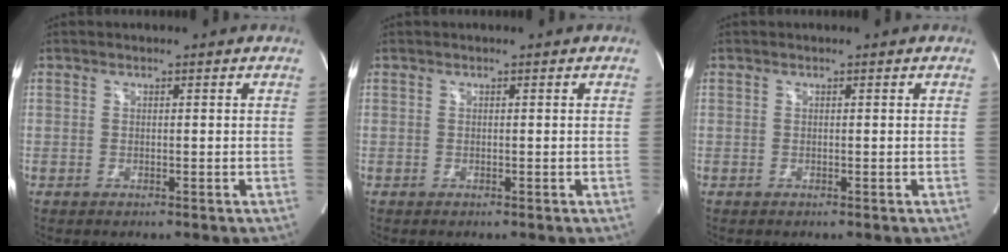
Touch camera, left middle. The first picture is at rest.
{"total": 0.0}
{"total": 0.0}